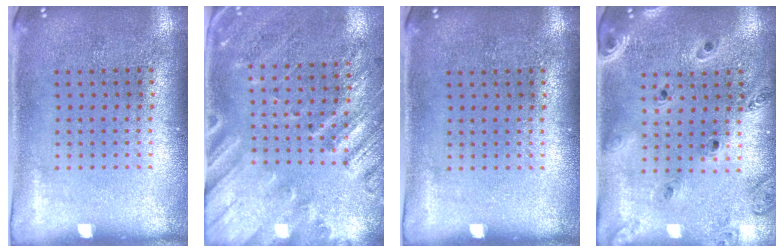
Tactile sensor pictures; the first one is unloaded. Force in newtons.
{"total": 2.5, "press": 2.0, "slide": 1.6}
{"total": 0.0}
{"total": 1.4, "press": 1.4, "slide": 0.2}